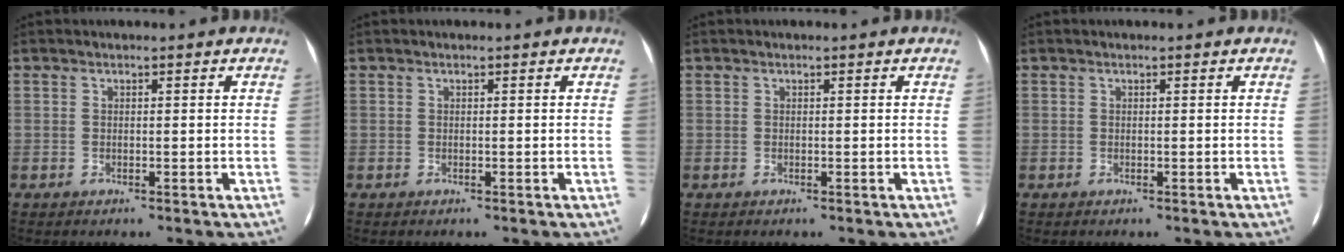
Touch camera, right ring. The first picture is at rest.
{"total": 0.0}
{"total": 0.0}
{"total": 0.0}